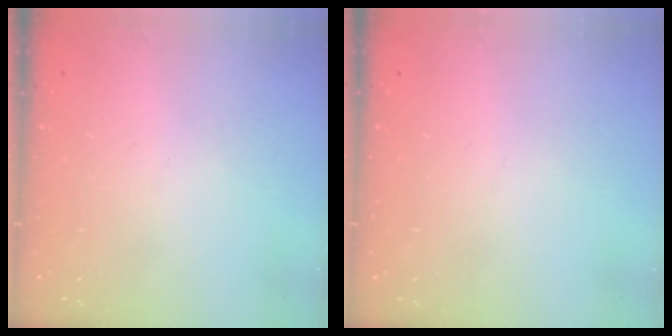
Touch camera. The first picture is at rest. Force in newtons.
{"total": 0.0}